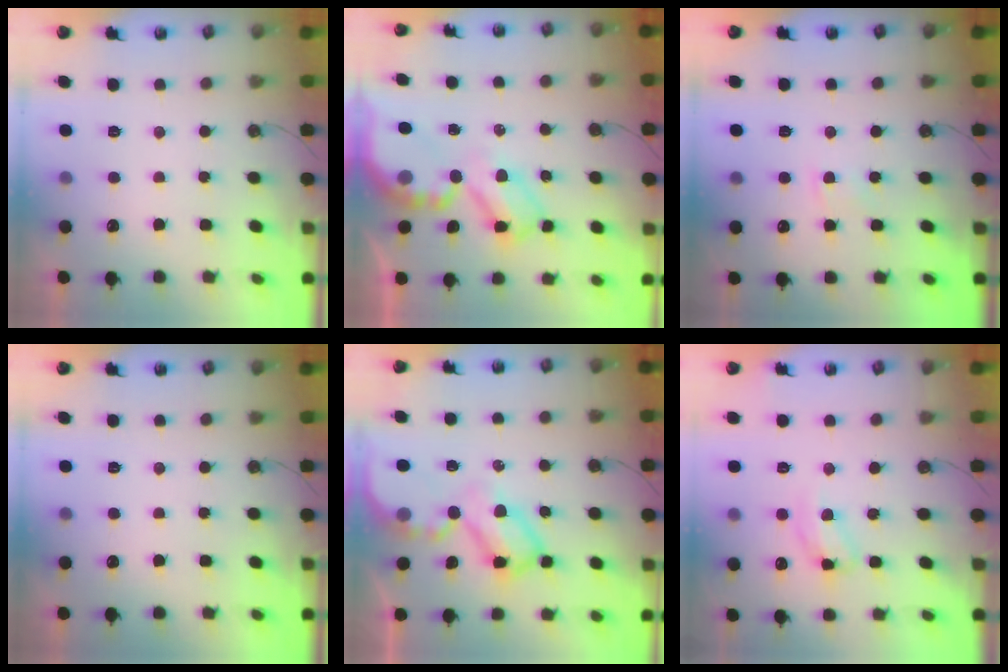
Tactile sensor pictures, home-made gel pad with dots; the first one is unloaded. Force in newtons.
{"total": 8.6, "press": 8.6, "slide": 0.6}
{"total": 3.1, "press": 3.1, "slide": 0.5}
{"total": 0.0}
{"total": 11.0, "press": 10.9, "slide": 1.0}
{"total": 11.1, "press": 11.0, "slide": 0.7}